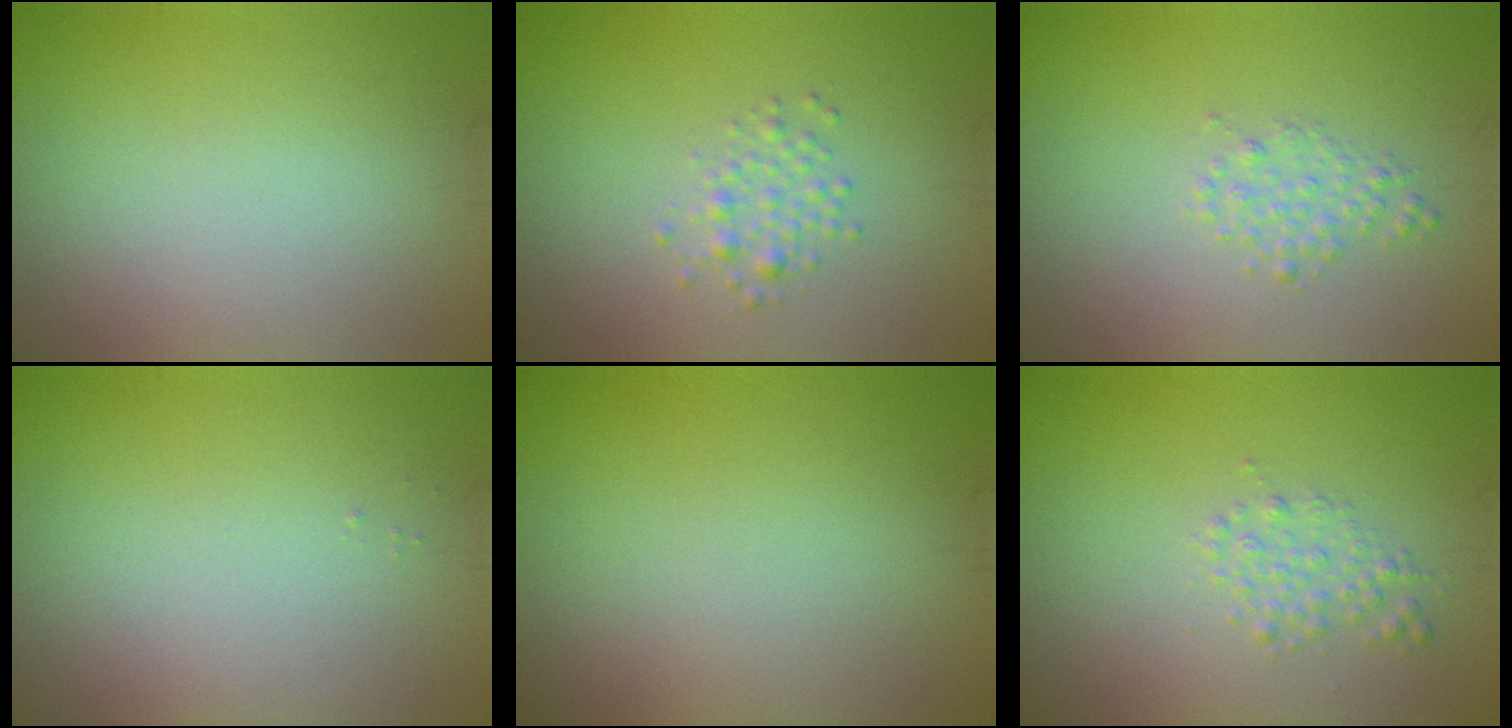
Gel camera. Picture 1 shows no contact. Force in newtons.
{"total": 1.7, "press": 1.7, "slide": 0.1}
{"total": 1.6, "press": 1.6, "slide": 0.1}
{"total": 0.0}
{"total": 0.0}
{"total": 1.7, "press": 1.7, "slide": 0.0}